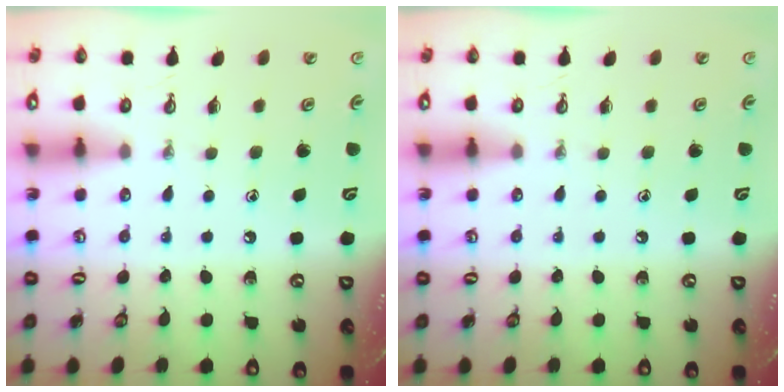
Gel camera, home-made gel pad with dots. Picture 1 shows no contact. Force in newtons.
{"total": 0.0}